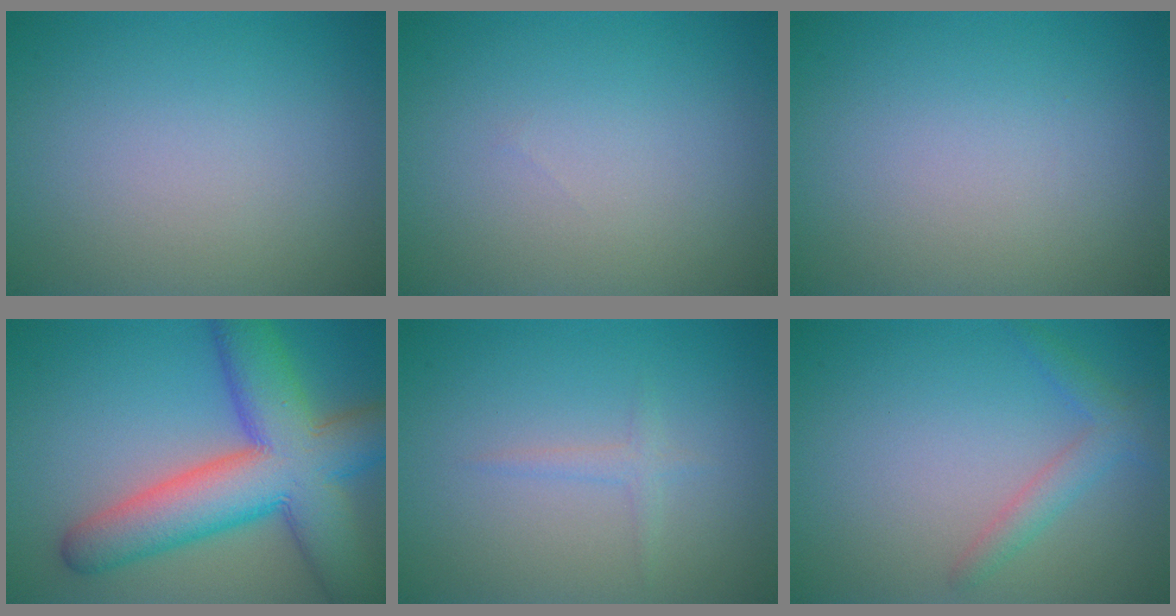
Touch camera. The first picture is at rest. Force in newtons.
{"total": 0.0}
{"total": 0.0}
{"total": 11.9, "press": 11.9, "slide": 0.6}
{"total": 1.1, "press": 1.1, "slide": 0.0}
{"total": 2.2, "press": 2.2, "slide": 0.0}